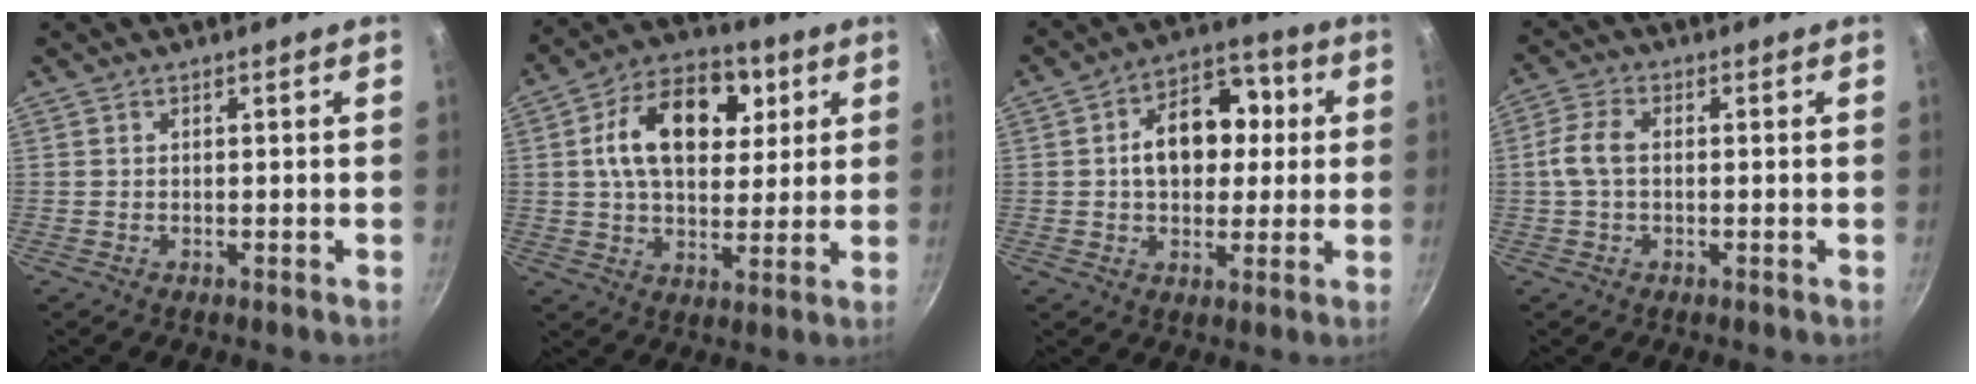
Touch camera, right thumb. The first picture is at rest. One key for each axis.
{"total": 17.0, "fx": 4.5, "fy": 10.9, "fz": 12.3, "tx": -0.176, "ty": 0.005, "tz": 0.070}
{"total": 13.6, "fx": 1.5, "fy": 9.3, "fz": 9.8, "tx": -0.111, "ty": 0.024, "tz": 0.016}
{"total": 5.2, "fx": 0.0, "fy": 3.2, "fz": 4.1, "tx": -0.096, "ty": 0.015, "tz": -0.004}